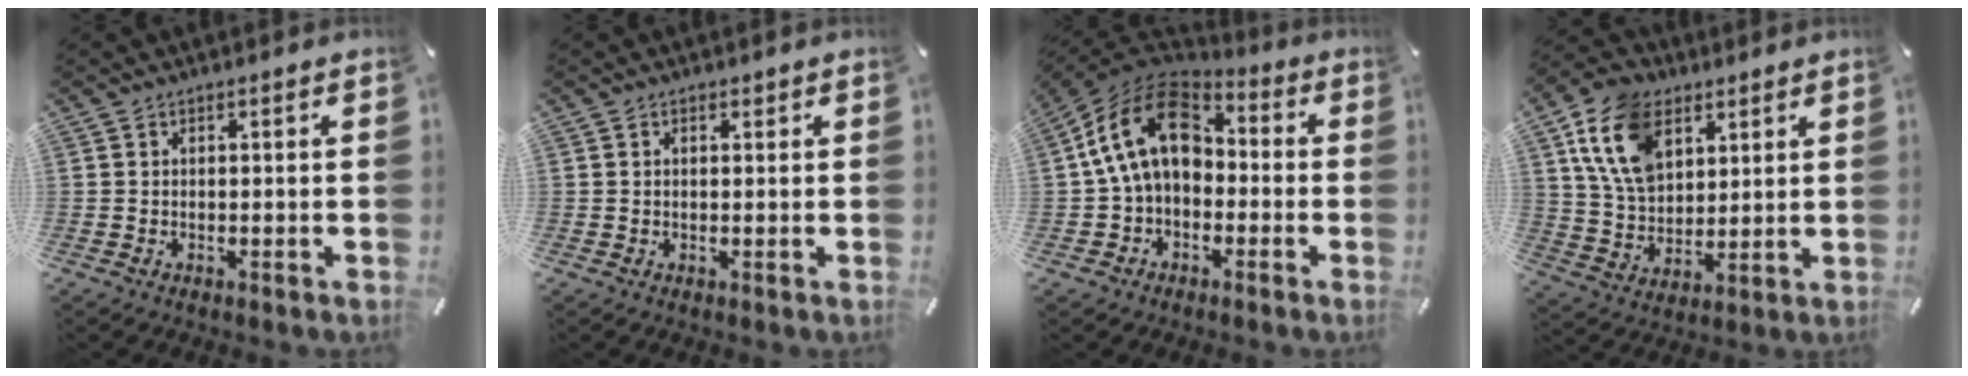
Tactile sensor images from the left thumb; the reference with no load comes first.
{"total": 1.0, "force": [0.3, 0.7, 0.7], "torque": [-0.006, 0.002, 0.002]}
{"total": 16.5, "force": [1.7, 11.9, 11.2], "torque": [-0.233, 0.014, 0.024]}
{"total": 14.2, "force": [6.7, 9.7, 7.9], "torque": [-0.194, -0.009, 0.125]}